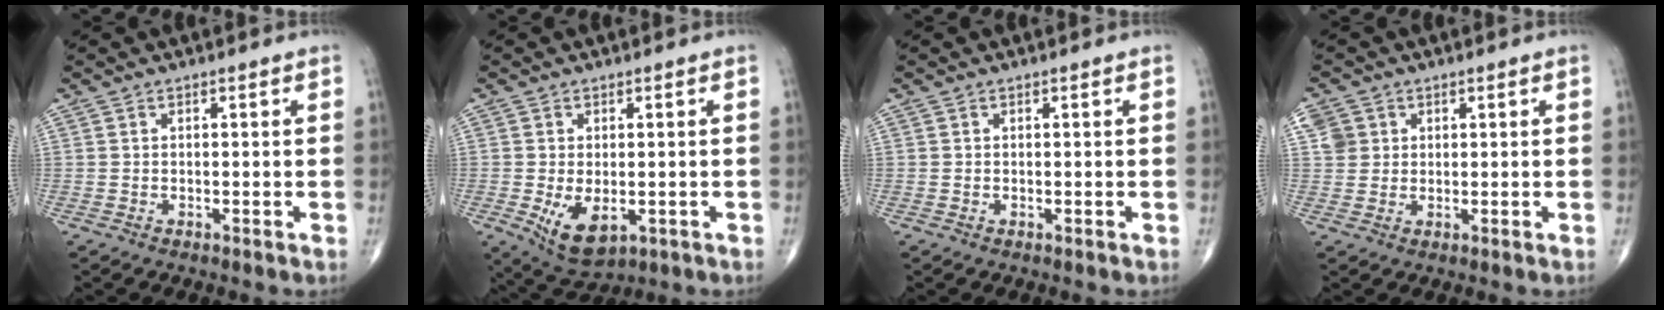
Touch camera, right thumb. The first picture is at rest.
{"total": 7.4, "force": [-1.7, 4.1, 5.9], "torque": [-0.095, -0.014, -0.015]}
{"total": 0.0}
{"total": 3.8, "force": [1.3, 3.4, 0.9], "torque": [-0.002, 0.002, 0.024]}